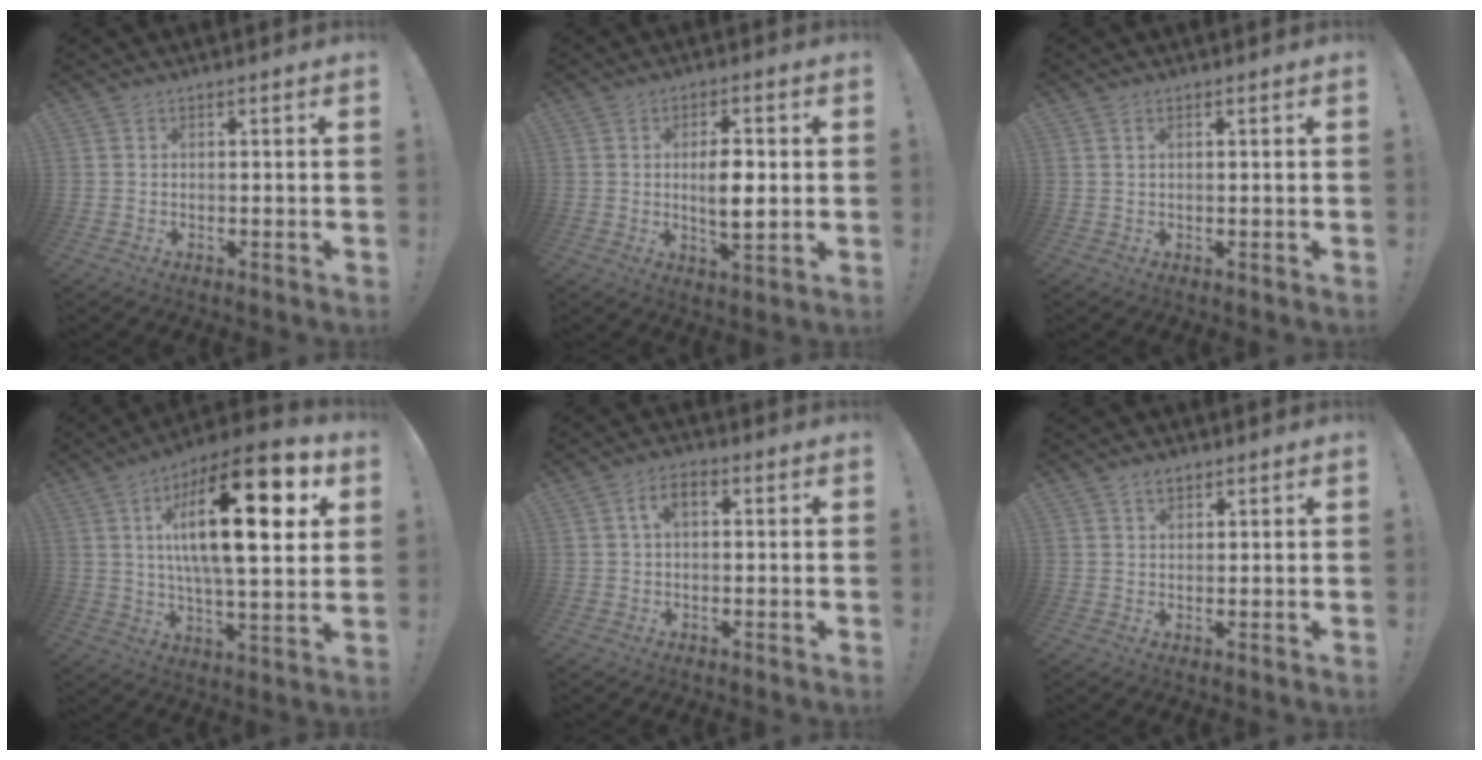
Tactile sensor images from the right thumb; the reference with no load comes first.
{"total": 6.8, "force": [0.4, 2.7, 6.3], "torque": [-0.106, -0.010, 0.000]}
{"total": 0.9, "force": [0.5, 0.4, 0.6], "torque": [-0.021, 0.004, 0.012]}
{"total": 24.8, "force": [7.9, 7.8, 22.1], "torque": [-0.366, -0.028, 0.111]}
{"total": 4.8, "force": [0.8, 2.6, 3.9], "torque": [-0.067, 0.012, 0.012]}
{"total": 2.7, "force": [1.8, 1.6, 1.3], "torque": [-0.020, -0.003, 0.032]}